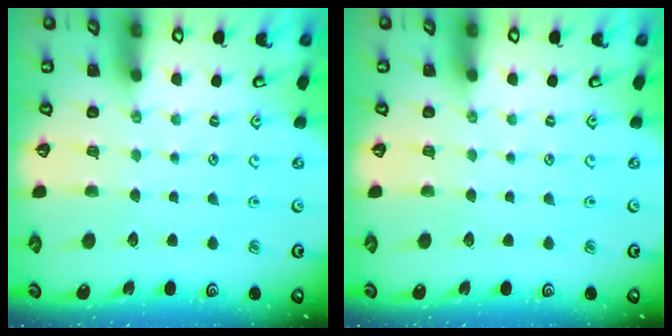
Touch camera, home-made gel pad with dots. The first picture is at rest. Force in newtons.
{"total": 0.0}